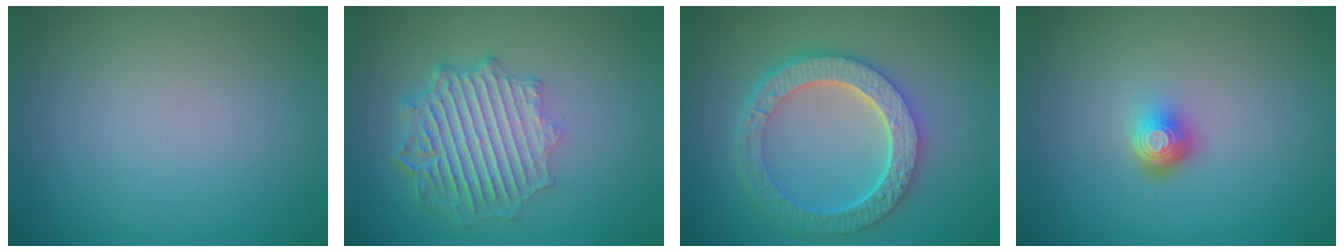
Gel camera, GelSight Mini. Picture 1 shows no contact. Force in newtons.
{"total": 6.3, "press": 4.7, "slide": 4.2}
{"total": 6.7, "press": 4.8, "slide": 4.6}
{"total": 2.2, "press": 1.5, "slide": 1.6}